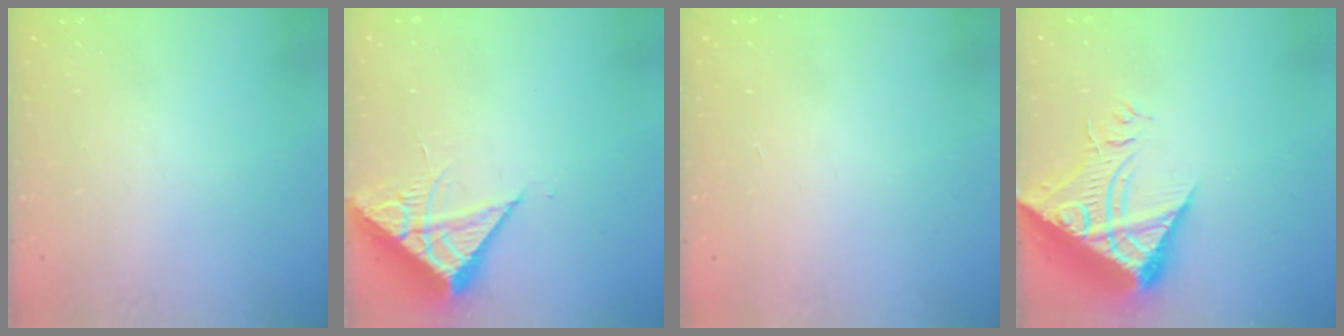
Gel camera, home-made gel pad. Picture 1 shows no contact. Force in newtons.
{"total": 6.2, "press": 6.2, "slide": 0.4}
{"total": 1.6, "press": 1.6, "slide": 0.1}
{"total": 19.4, "press": 19.3, "slide": 2.1}